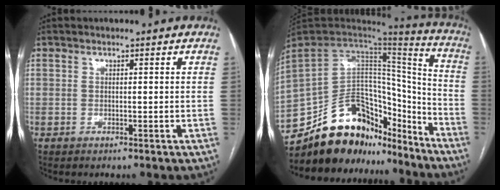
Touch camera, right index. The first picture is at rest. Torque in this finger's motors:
{"motor_torque": [0.69, -0.72, -0.59, -0.21]}